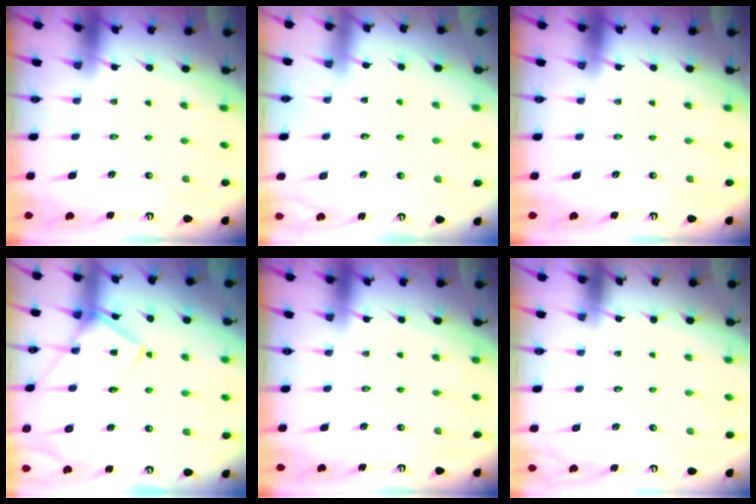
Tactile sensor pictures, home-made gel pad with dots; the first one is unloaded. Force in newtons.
{"total": 4.2, "press": 4.1, "slide": 0.4}
{"total": 0.0}
{"total": 14.2, "press": 14.2, "slide": 0.9}
{"total": 0.0}
{"total": 1.6, "press": 1.6, "slide": 0.0}